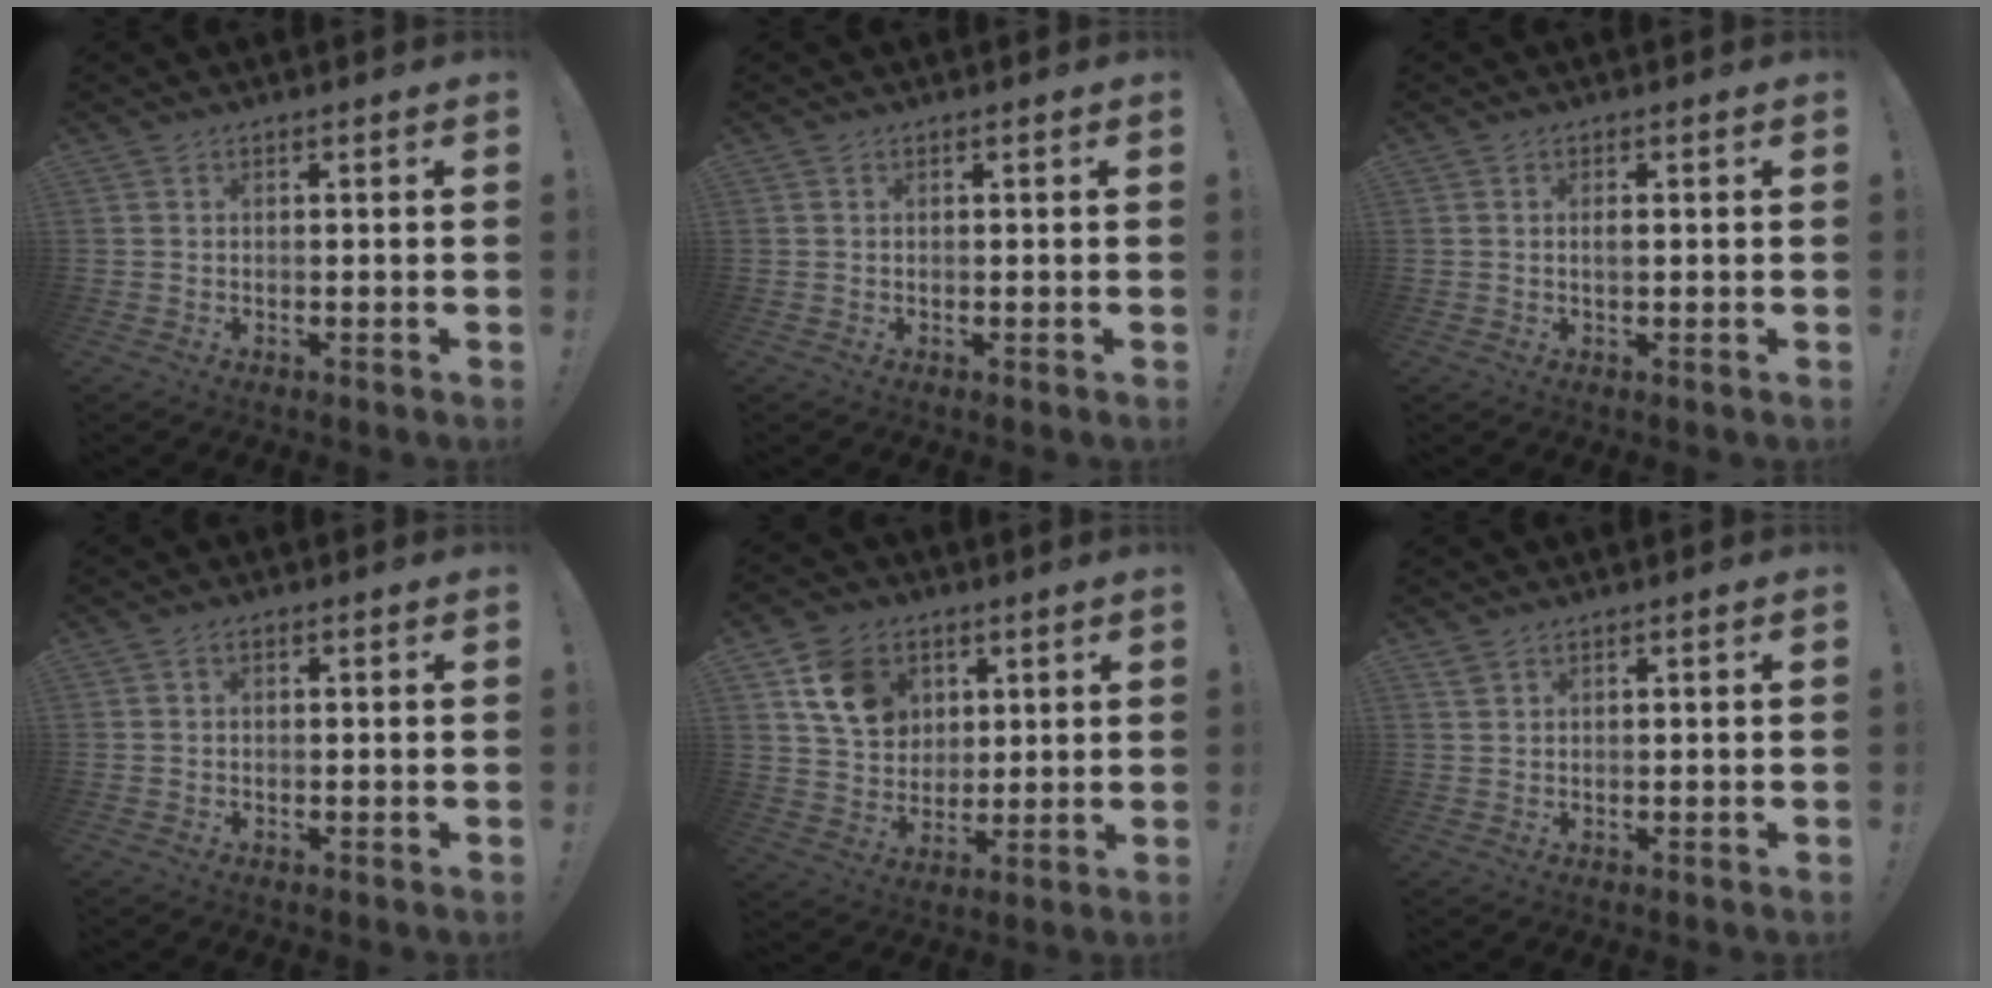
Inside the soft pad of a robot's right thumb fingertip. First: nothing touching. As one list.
[{"total": 0.0}, {"total": 0.9, "force": [-0.1, 0.3, 0.8], "torque": [-0.013, 0.001, -0.004]}, {"total": 1.2, "force": [0.2, 0.9, 0.7], "torque": [-0.008, 0.002, 0.003]}, {"total": 12.9, "force": [5.6, 10.2, 5.5], "torque": [-0.090, -0.013, 0.116]}, {"total": 0.9, "force": [0.6, 0.4, 0.6], "torque": [-0.020, 0.004, 0.013]}]